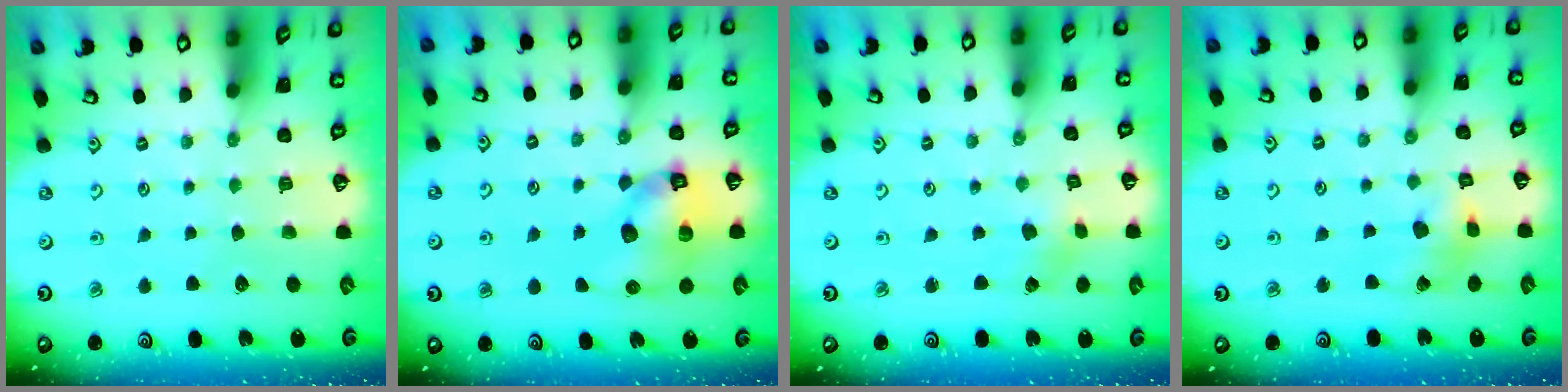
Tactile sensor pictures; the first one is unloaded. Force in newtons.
{"total": 11.2, "press": 11.0, "slide": 1.9}
{"total": 1.8, "press": 1.7, "slide": 0.3}
{"total": 8.9, "press": 8.9, "slide": 1.1}